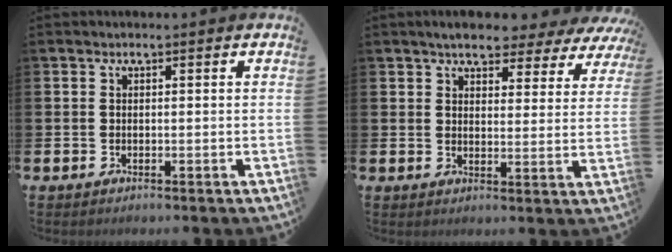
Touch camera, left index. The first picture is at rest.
{"total": 5.3, "force": [4.9, 1.5, 1.4], "torque": [-0.039, -0.029, 0.081]}